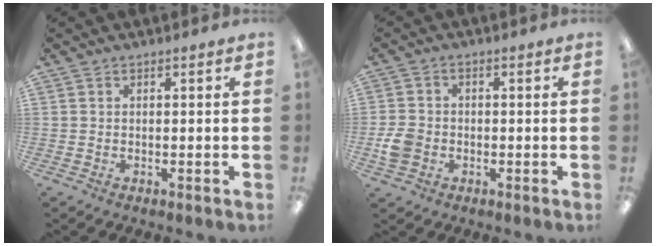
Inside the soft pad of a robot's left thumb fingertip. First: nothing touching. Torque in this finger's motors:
{"motor_torque": [0.36, 0.67, 0.48, -0.15, 0.03]}